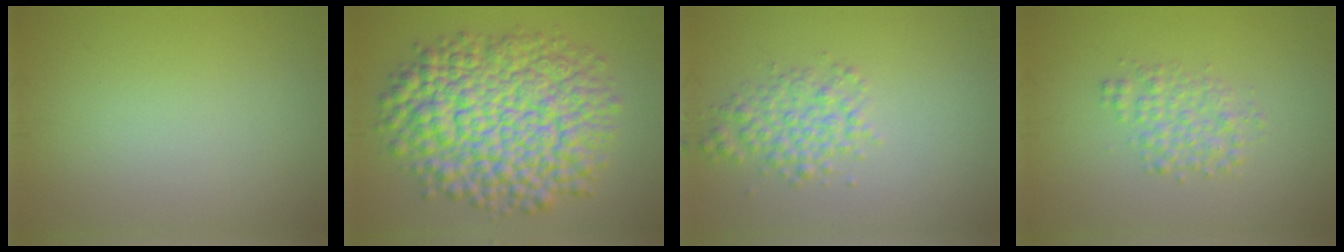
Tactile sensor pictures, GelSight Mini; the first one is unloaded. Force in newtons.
{"total": 12.8, "press": 12.8, "slide": 0.3}
{"total": 3.0, "press": 3.0, "slide": 0.1}
{"total": 2.6, "press": 2.6, "slide": 0.0}